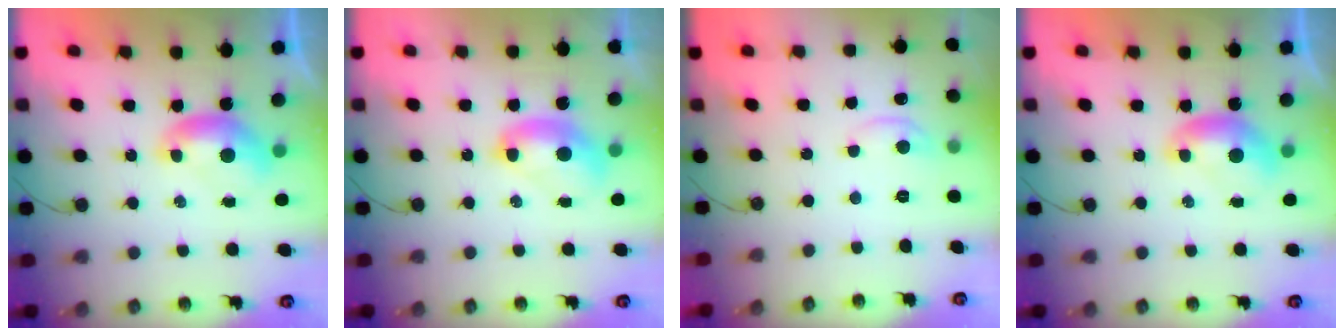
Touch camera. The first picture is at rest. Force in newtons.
{"total": 2.7, "press": 2.7, "slide": 0.1}
{"total": 0.6, "press": 0.2, "slide": 0.6}
{"total": 0.0}